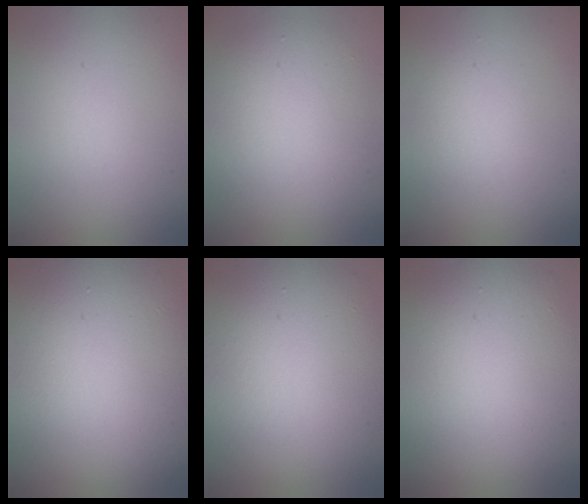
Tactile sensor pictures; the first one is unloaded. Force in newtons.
{"total": 6.1, "press": 6.1, "slide": 0.1}
{"total": 1.7, "press": 1.7, "slide": 0.0}
{"total": 16.9, "press": 16.9, "slide": 1.0}
{"total": 11.7, "press": 11.7, "slide": 0.8}
{"total": 11.0, "press": 11.0, "slide": 0.8}